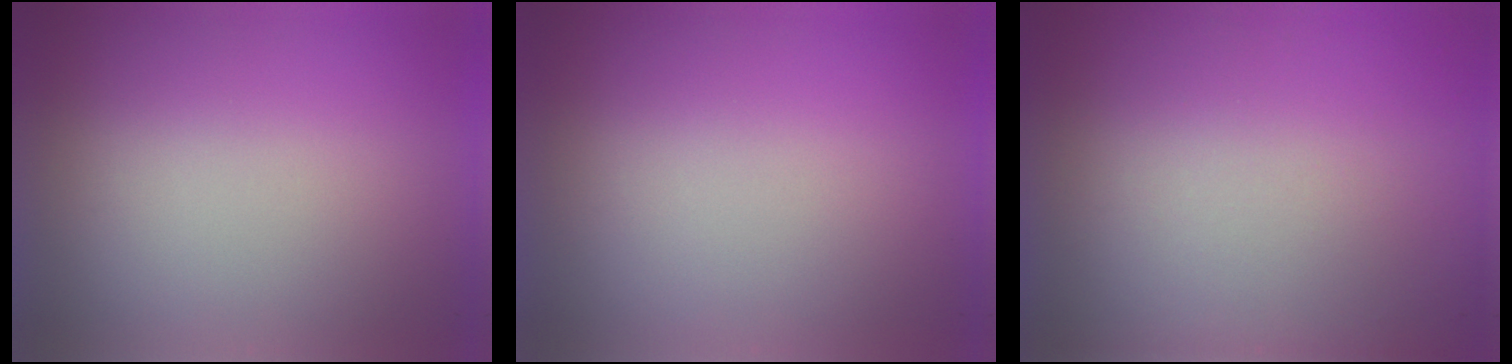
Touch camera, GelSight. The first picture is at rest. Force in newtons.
{"total": 0.0}
{"total": 6.0}